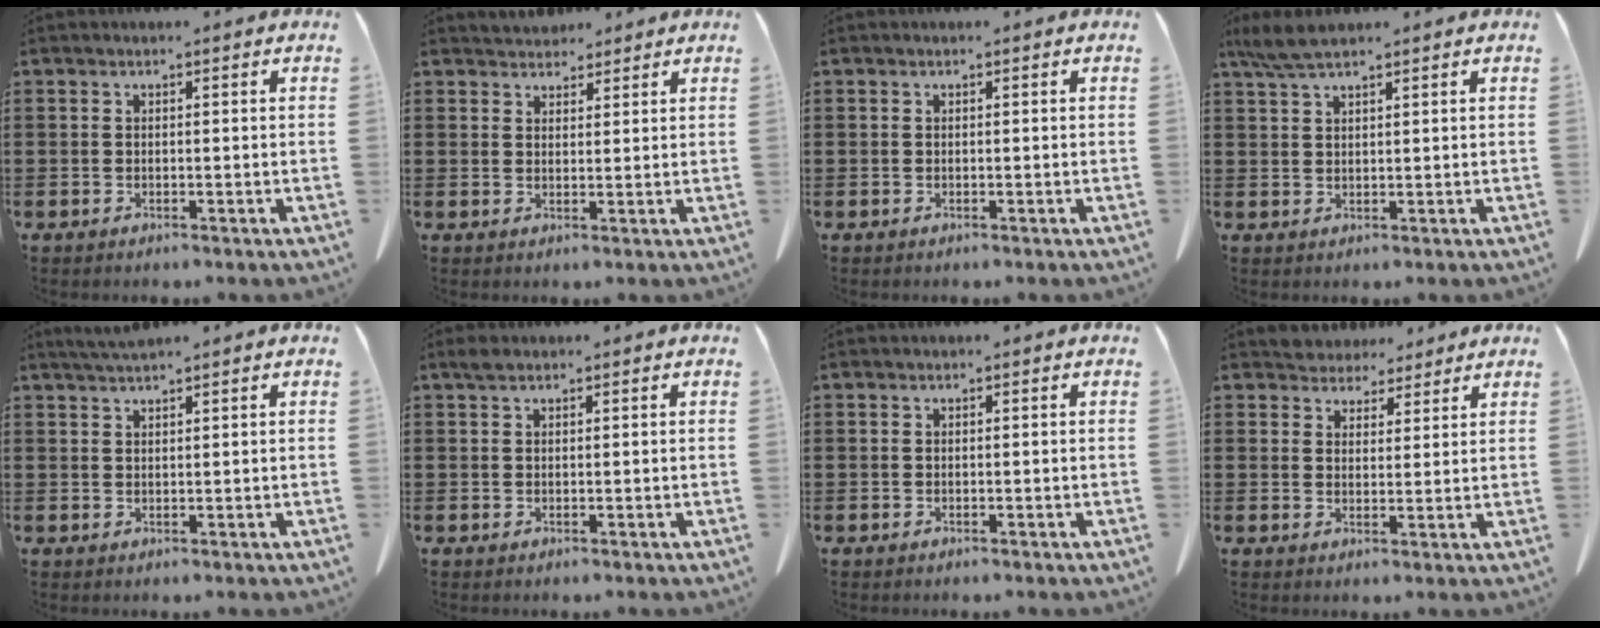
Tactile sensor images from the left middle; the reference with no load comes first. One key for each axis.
{"total": 2.6, "fx": 2.5, "fy": 0.7, "fz": -0.2, "tx": 0.004, "ty": -0.007, "tz": 0.048}
{"total": 0.0}
{"total": 4.2, "fx": 3.1, "fy": 0.6, "fz": 2.7, "tx": -0.060, "ty": -0.001, "tz": 0.059}
{"total": 1.9, "fx": 1.7, "fy": -0.1, "fz": 0.9, "tx": -0.020, "ty": 0.000, "tz": 0.033}
{"total": 1.1, "fx": 0.7, "fy": 0.5, "fz": 0.6, "tx": -0.016, "ty": 0.002, "tz": 0.014}
{"total": 0.0}
{"total": 3.9, "fx": 3.7, "fy": 1.2, "fz": -0.3, "tx": -0.008, "ty": -0.010, "tz": 0.073}